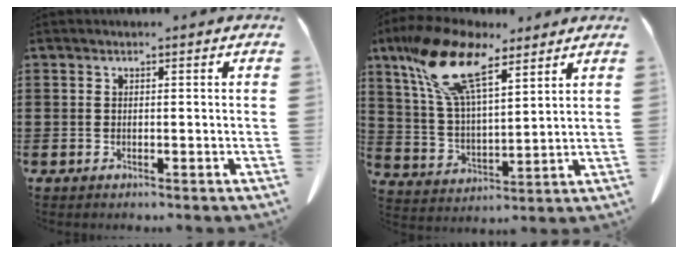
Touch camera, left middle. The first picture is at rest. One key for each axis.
{"total": 14.6, "fx": 9.5, "fy": 5.0, "fz": 9.9, "tx": -0.228, "ty": -0.020, "tz": 0.168}